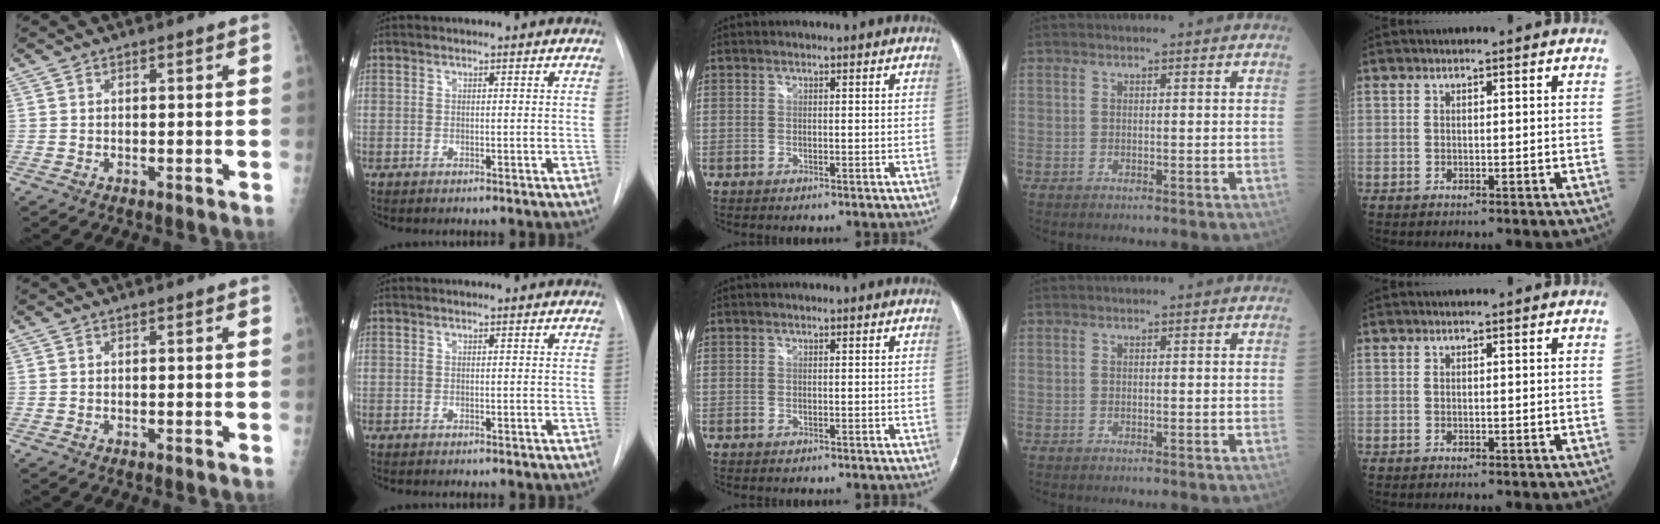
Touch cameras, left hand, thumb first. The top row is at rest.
{}